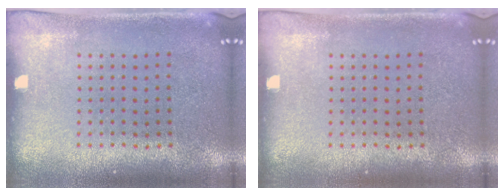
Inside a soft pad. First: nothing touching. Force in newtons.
{"total": 0.0}